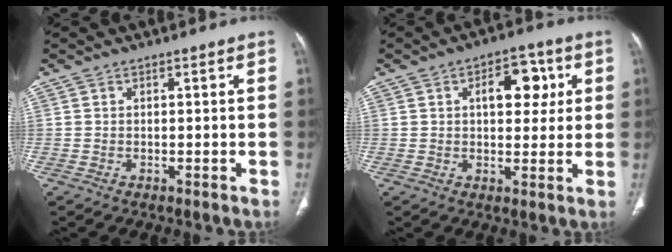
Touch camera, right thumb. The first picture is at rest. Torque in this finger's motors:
{"motor_torque": [0.76, 0.85, 0.77, 0.12, 0.01]}